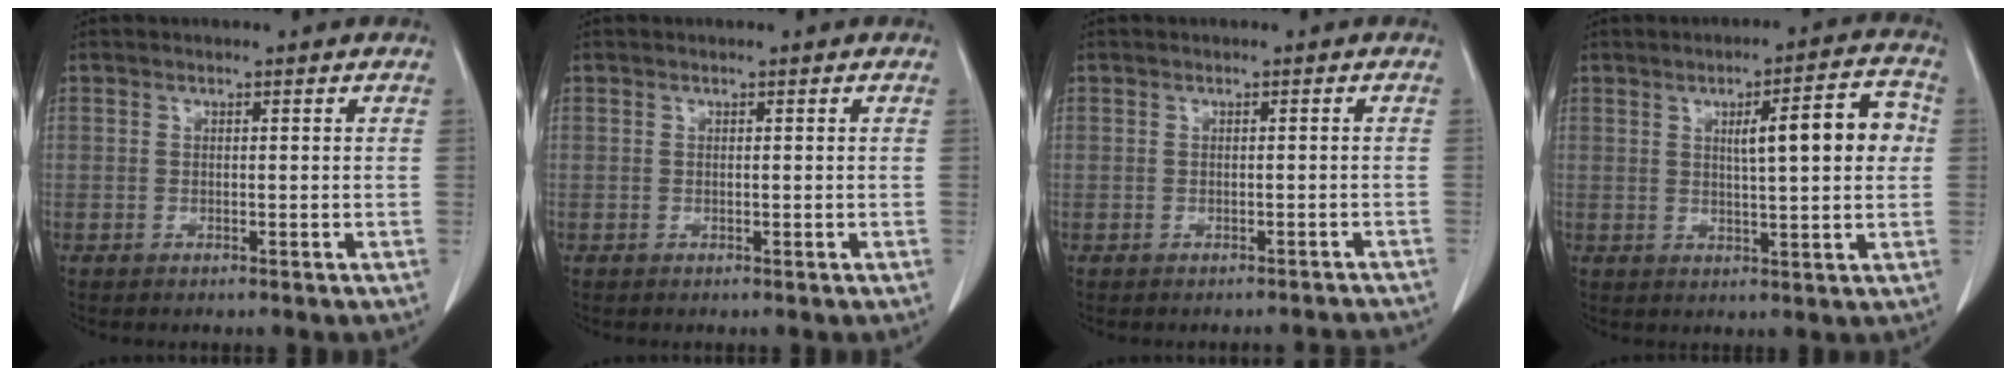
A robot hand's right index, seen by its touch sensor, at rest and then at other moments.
{"total": 0.0}
{"total": 3.5, "force": [-3.3, 1.1, 0.0], "torque": [0.008, 0.004, -0.033]}
{"total": 9.0, "force": [1.6, 1.3, 8.8], "torque": [-0.124, 0.018, 0.024]}